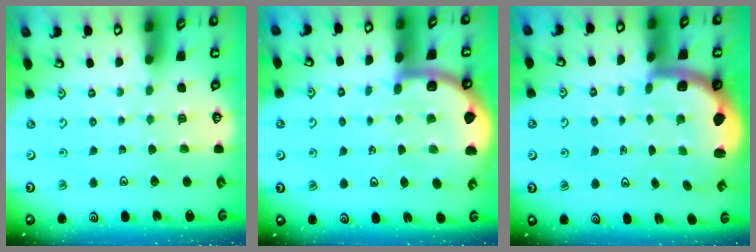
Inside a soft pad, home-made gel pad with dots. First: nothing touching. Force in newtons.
{"total": 4.8, "press": 4.7, "slide": 0.7}
{"total": 3.4, "press": 3.3, "slide": 0.8}